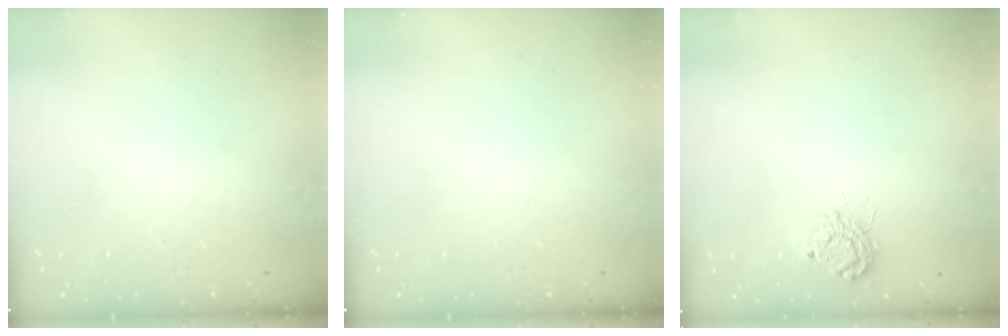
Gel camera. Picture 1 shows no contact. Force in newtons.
{"total": 0.0}
{"total": 8.9, "press": 8.8, "slide": 0.7}